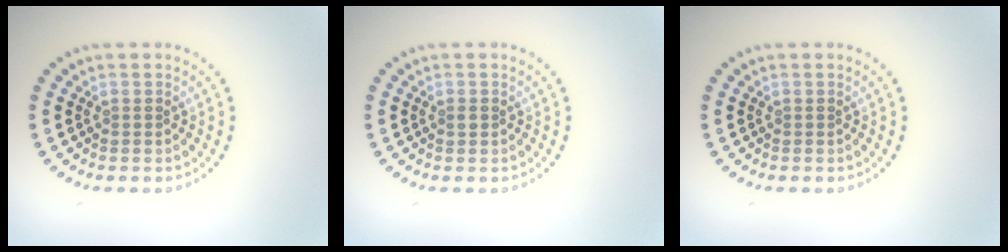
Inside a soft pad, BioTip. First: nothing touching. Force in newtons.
{"total": 0.7, "press": 0.7, "slide": 0.1}
{"total": 0.0}